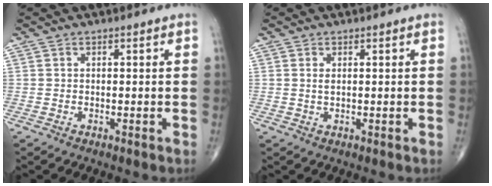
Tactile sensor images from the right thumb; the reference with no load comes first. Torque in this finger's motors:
{"motor_torque": [-0.36, 0.16, -0.34, -0.09, -0.01]}